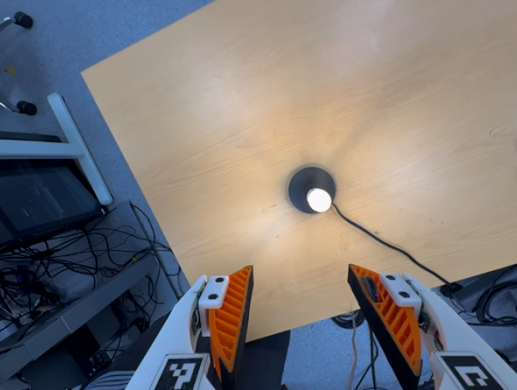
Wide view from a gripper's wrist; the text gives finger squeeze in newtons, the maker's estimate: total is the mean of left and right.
{"total": 0.0}